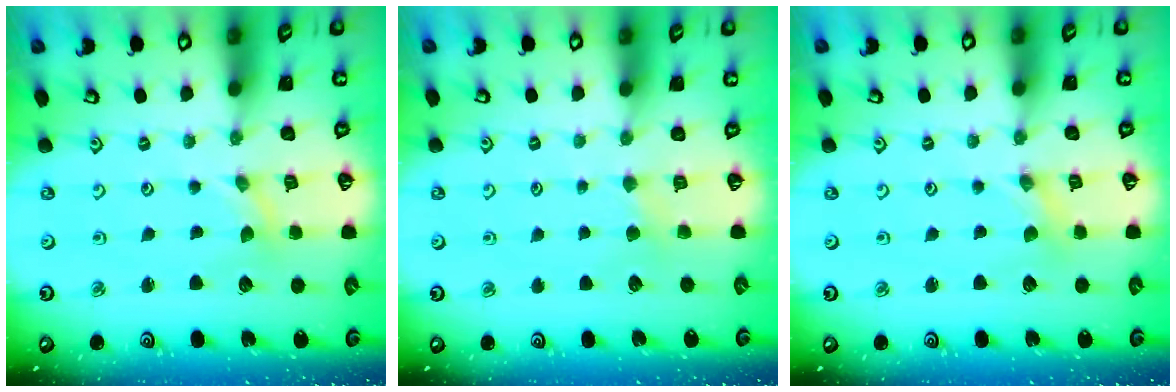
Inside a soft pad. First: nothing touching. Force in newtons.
{"total": 2.2, "press": 2.2, "slide": 0.4}
{"total": 0.0}